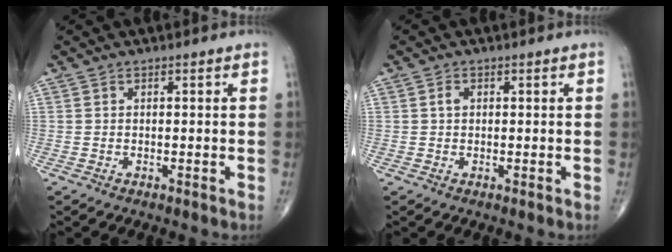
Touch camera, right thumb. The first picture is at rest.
{"total": 1.2, "force": [0.2, 0.9, 0.8], "torque": [-0.013, 0.003, 0.003]}